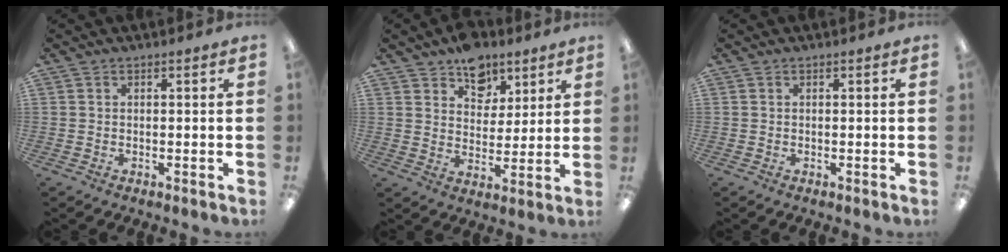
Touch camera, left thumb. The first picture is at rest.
{"total": 9.5, "force": [6.9, 6.2, 2.0], "torque": [-0.019, -0.047, 0.125]}
{"total": 0.0}